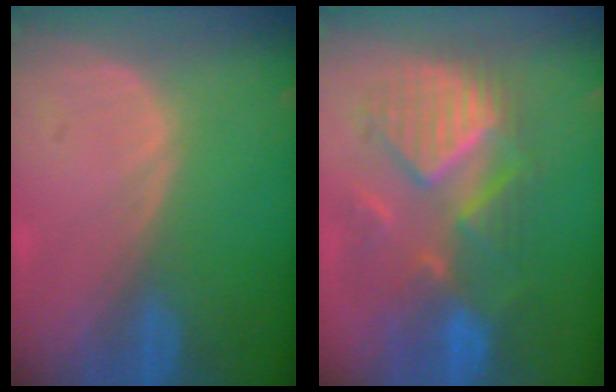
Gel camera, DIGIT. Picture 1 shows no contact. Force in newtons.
{"total": 10.2, "press": 9.5, "slide": 3.7}